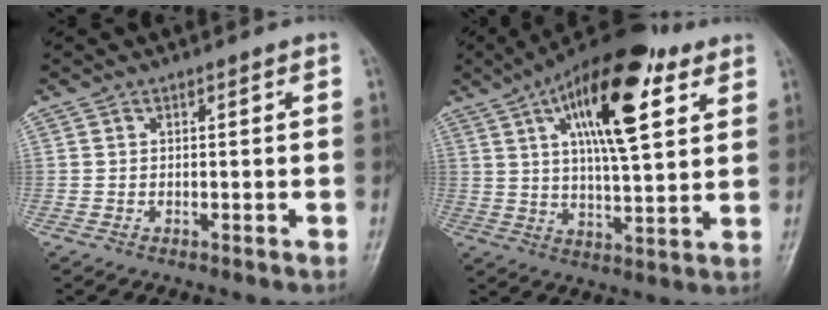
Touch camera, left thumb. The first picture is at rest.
{"total": 20.3, "force": [8.7, 7.5, 16.8], "torque": [-0.246, -0.018, 0.135]}